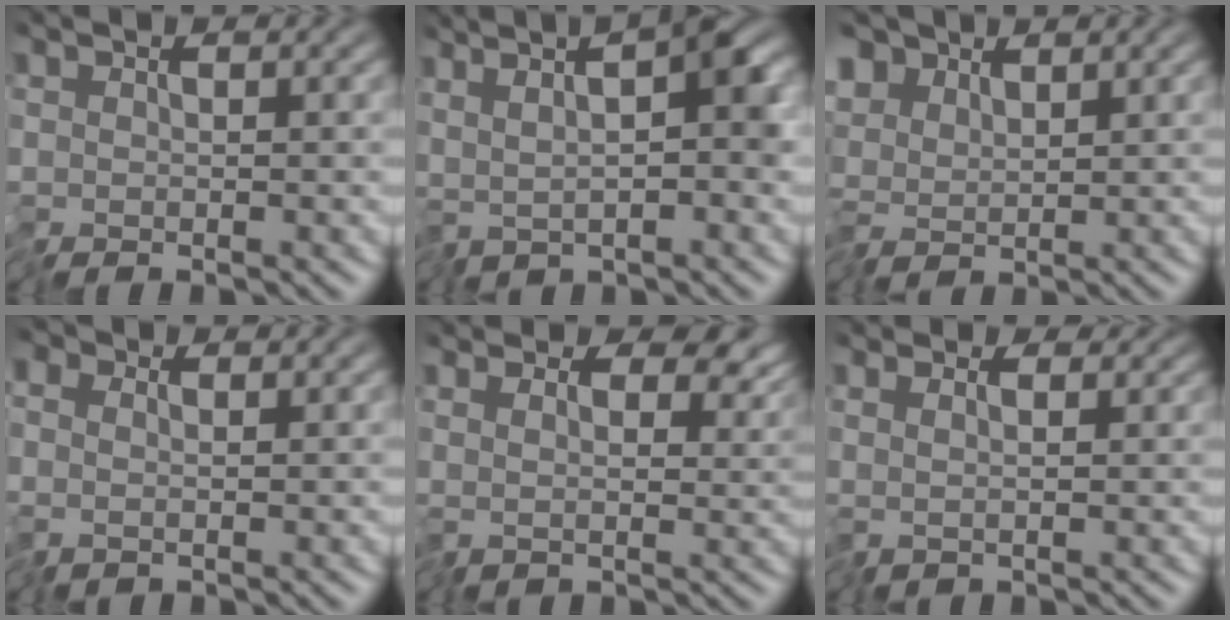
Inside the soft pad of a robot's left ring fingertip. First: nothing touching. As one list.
[{"total": 6.5, "force": [1.6, 1.4, 6.1], "torque": [-0.111, 0.012, 0.027]}, {"total": 2.9, "force": [1.7, 1.8, 1.5], "torque": [-0.038, 0.009, 0.027]}, {"total": 2.8, "force": [0.4, 2.4, 1.5], "torque": [-0.042, 0.008, 0.011]}, {"total": 5.8, "force": [3.7, 3.1, 3.2], "torque": [-0.061, 0.007, 0.064]}, {"total": 1.6, "force": [1.3, 0.6, 0.7], "torque": [-0.019, 0.005, 0.024]}]